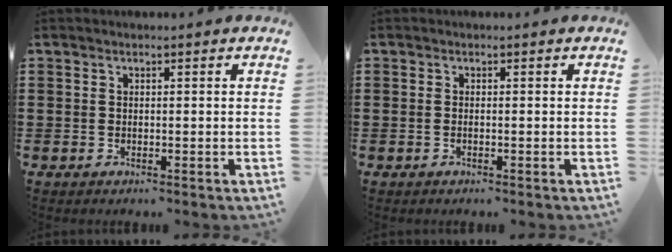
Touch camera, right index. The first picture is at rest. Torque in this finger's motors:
{"motor_torque": [0.75, 1.39, -0.01, 0.01]}